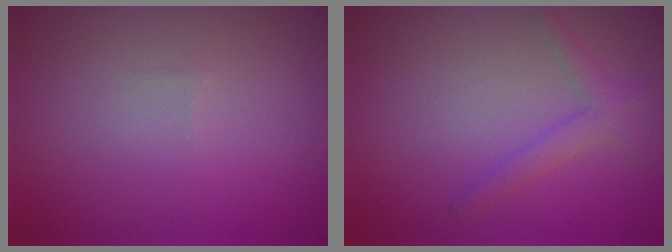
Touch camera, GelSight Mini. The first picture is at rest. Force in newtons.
{"total": 1.8, "press": 1.8, "slide": 0.0}